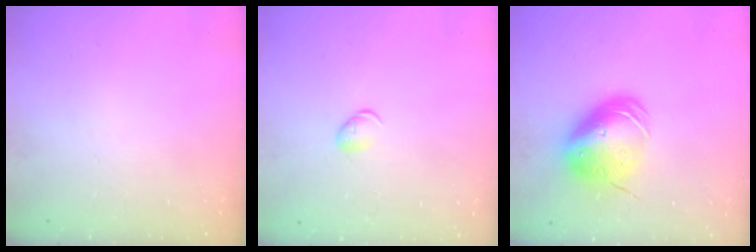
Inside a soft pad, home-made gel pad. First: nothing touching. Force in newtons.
{"total": 5.2, "press": 5.2, "slide": 0.6}
{"total": 13.3, "press": 13.1, "slide": 2.6}